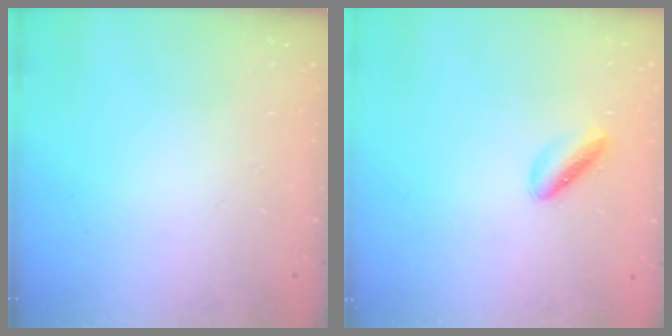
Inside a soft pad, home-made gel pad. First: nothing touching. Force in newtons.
{"total": 2.9, "press": 2.8, "slide": 0.5}